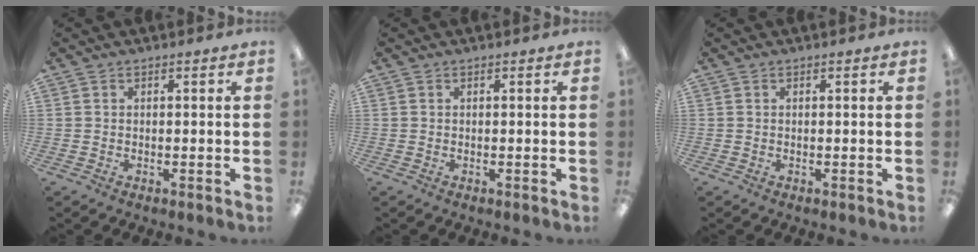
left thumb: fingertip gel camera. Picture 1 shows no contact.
{"total": 0.0}
{"total": 0.0}